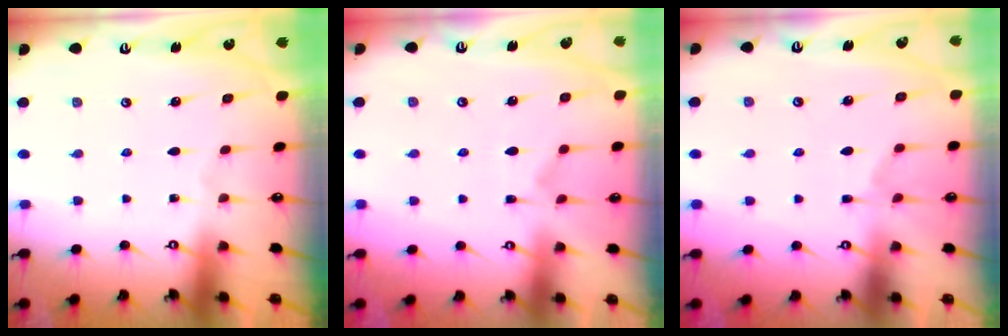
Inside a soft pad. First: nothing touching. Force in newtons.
{"total": 1.1, "press": 0.1, "slide": 1.1}
{"total": 2.6, "press": 2.3, "slide": 1.1}